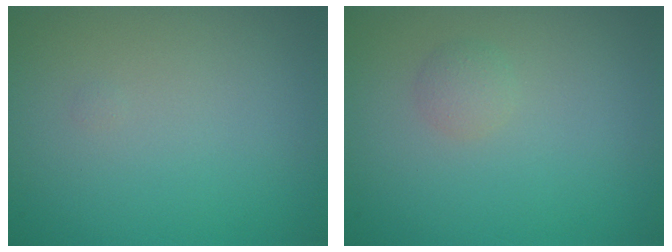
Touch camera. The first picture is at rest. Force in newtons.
{"total": 1.0, "press": 1.0, "slide": 0.0}